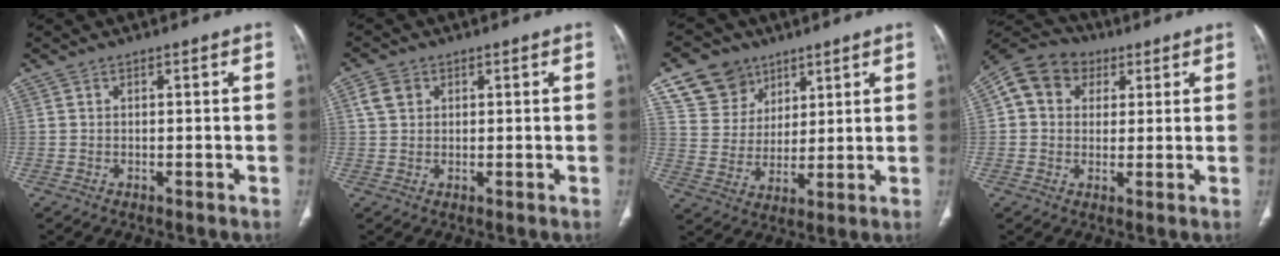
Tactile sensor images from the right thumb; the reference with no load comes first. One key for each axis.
{"total": 3.8, "fx": 1.5, "fy": 3.0, "fz": 1.8, "tx": -0.028, "ty": 0.003, "tz": 0.031}
{"total": 11.2, "fx": 6.8, "fy": 8.5, "fz": 2.5, "tx": -0.018, "ty": -0.031, "tz": 0.135}
{"total": 10.2, "fx": 2.8, "fy": 8.4, "fz": 5.0, "tx": -0.075, "ty": 0.016, "tz": 0.037}